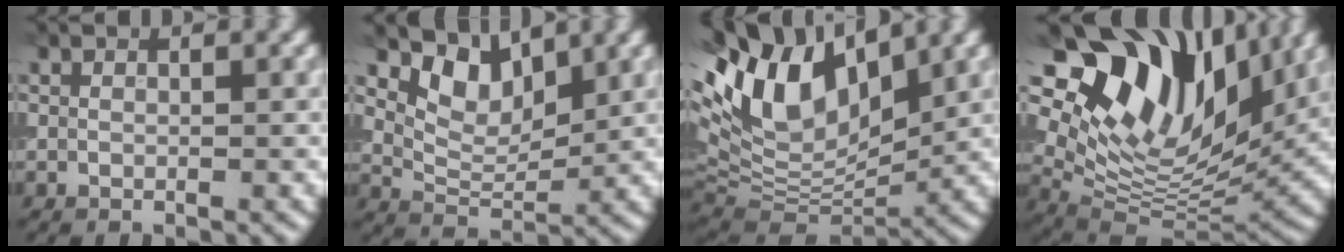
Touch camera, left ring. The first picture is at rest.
{"total": 4.4, "force": [2.9, 2.3, 2.4], "torque": [-0.049, -0.008, 0.048]}
{"total": 11.9, "force": [5.2, 6.8, 8.3], "torque": [-0.171, 0.025, 0.088]}
{"total": 15.6, "force": [8.7, 8.1, 10.1], "torque": [-0.185, 0.031, 0.159]}